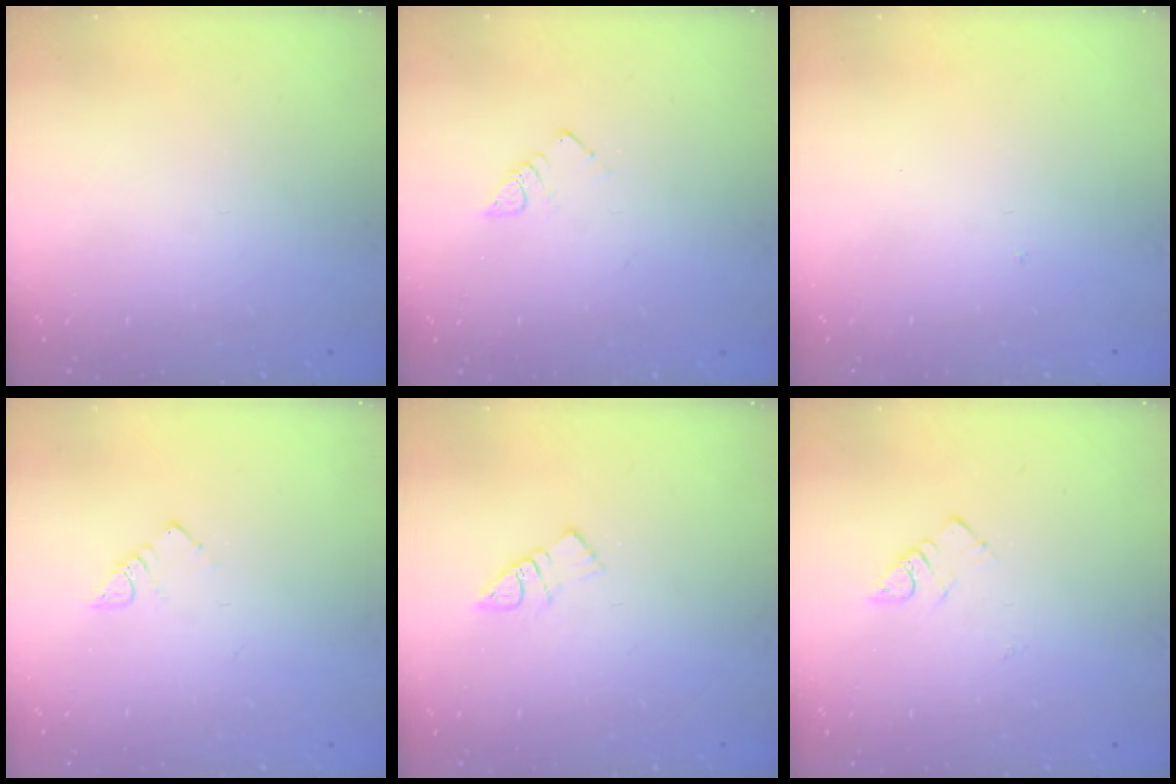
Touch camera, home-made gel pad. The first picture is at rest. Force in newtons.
{"total": 2.8, "press": 2.8, "slide": 0.5}
{"total": 3.7, "press": 3.6, "slide": 0.4}
{"total": 2.8, "press": 2.8, "slide": 0.3}
{"total": 7.0, "press": 7.0, "slide": 0.3}
{"total": 2.3, "press": 2.3, "slide": 0.4}